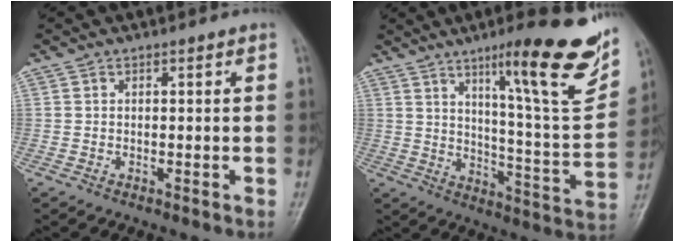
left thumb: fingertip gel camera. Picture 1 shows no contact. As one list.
[{"total": 21.1, "force": [11.8, 3.4, 17.1], "torque": [-0.205, -0.055, 0.176]}]